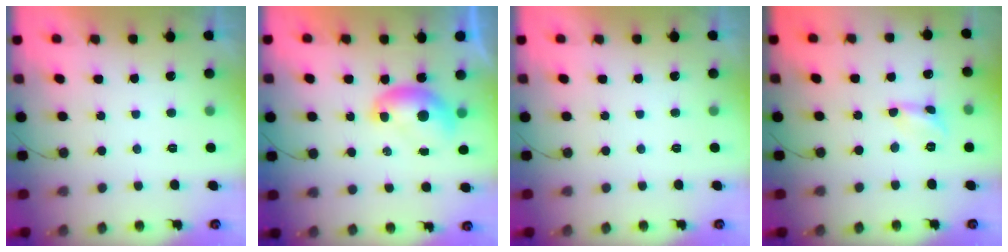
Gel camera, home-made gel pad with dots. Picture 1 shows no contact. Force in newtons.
{"total": 7.0, "press": 7.0, "slide": 0.3}
{"total": 0.0}
{"total": 2.3, "press": 2.3, "slide": 0.2}